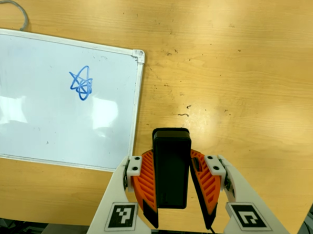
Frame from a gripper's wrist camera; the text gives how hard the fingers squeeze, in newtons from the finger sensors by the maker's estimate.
{"total": 6.3, "left": 4.9, "right": 7.6}